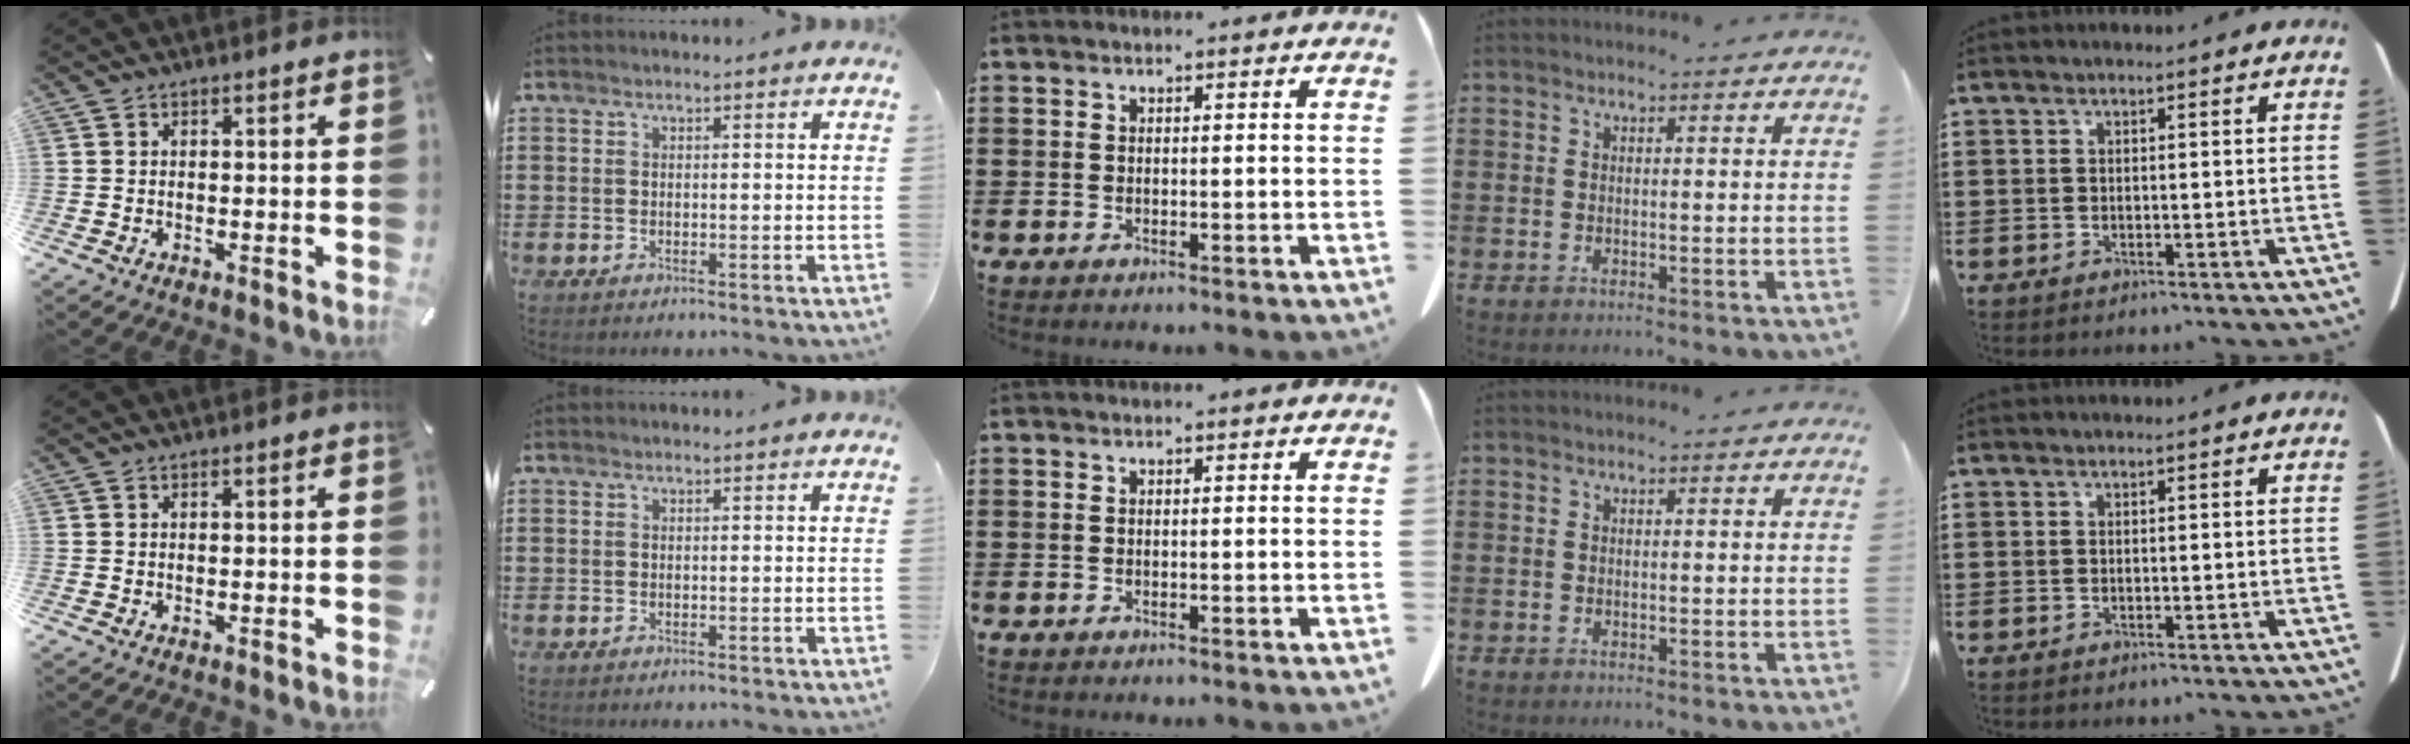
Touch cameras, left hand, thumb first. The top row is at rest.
{}